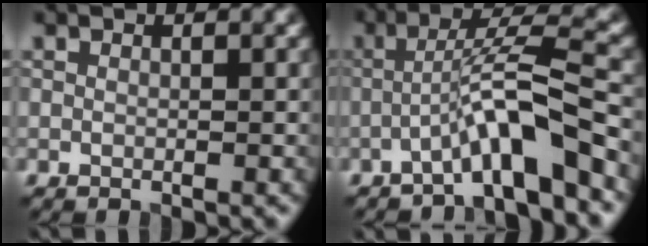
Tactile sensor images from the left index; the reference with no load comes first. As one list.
[{"total": 6.3, "force": [-3.1, 0.7, 5.4], "torque": [-0.094, 0.024, -0.058]}]